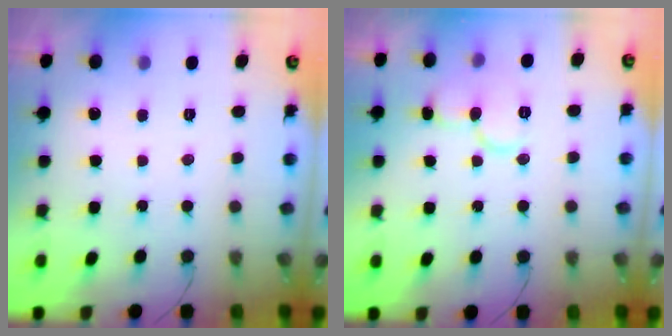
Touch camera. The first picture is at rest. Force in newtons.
{"total": 9.9, "press": 9.9, "slide": 0.8}